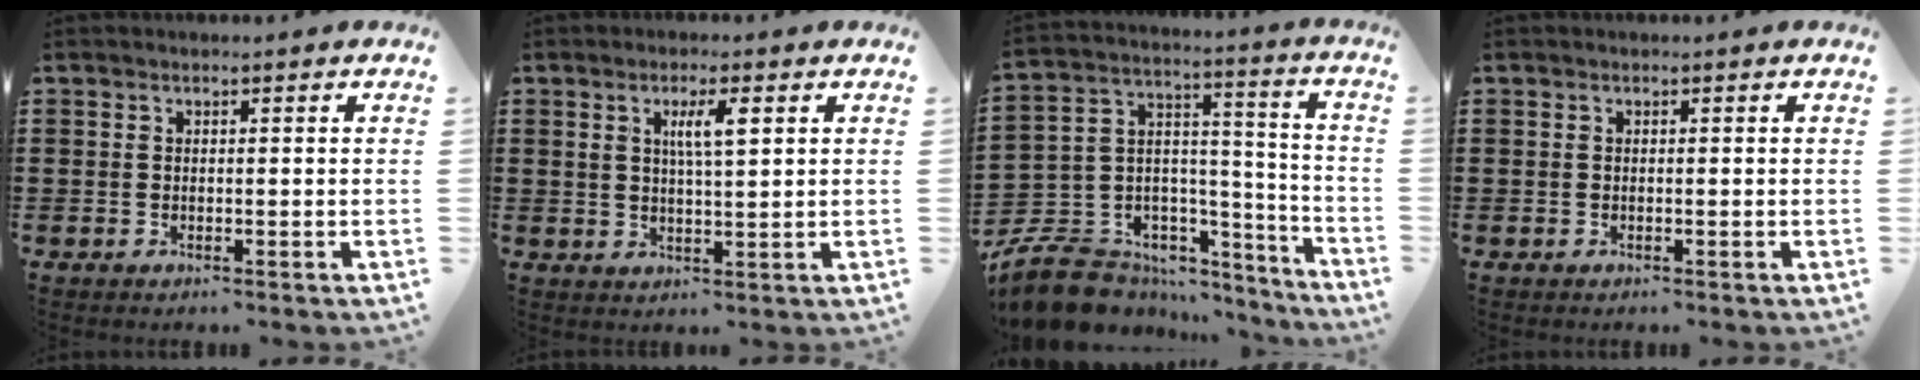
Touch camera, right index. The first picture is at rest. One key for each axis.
{"total": 4.3, "fx": 1.5, "fy": 1.0, "fz": 3.9, "tx": -0.081, "ty": 0.009, "tz": 0.022}
{"total": 8.6, "fx": -7.2, "fy": 4.4, "fz": 1.7, "tx": -0.051, "ty": 0.004, "tz": -0.132}
{"total": 0.0}